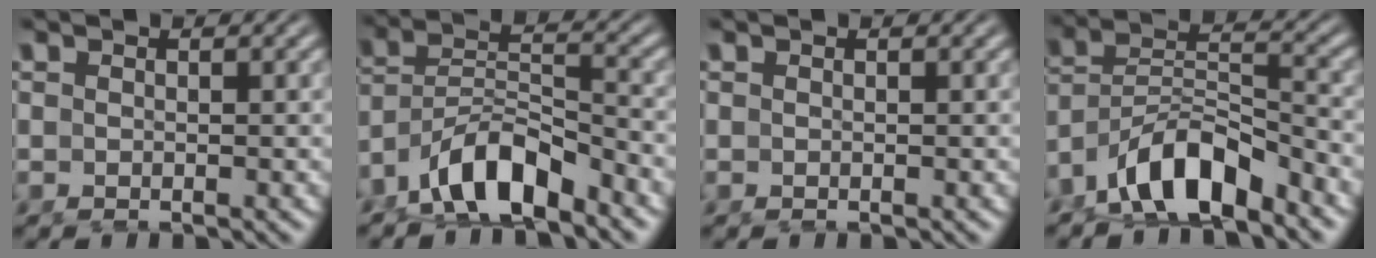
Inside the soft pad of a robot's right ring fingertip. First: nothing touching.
{"total": 7.0, "force": [-3.8, 4.0, 4.4], "torque": [-0.090, -0.029, -0.051]}
{"total": 0.0}
{"total": 7.8, "force": [-4.1, 4.6, 4.8], "torque": [-0.096, -0.031, -0.057]}